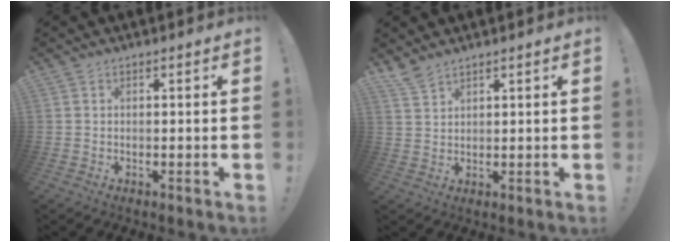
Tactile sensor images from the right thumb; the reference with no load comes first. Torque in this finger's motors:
{"motor_torque": [-0.07, -0.06, 0.34, -0.04, 0.00]}